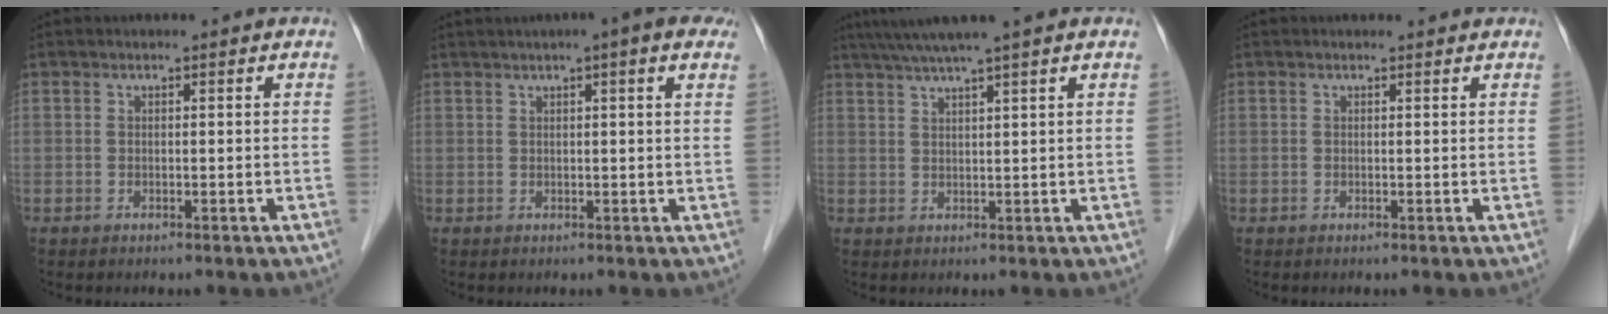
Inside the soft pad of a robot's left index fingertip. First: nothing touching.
{"total": 6.5, "force": [3.9, 0.4, 5.2], "torque": [-0.063, 0.031, 0.047]}
{"total": 6.5, "force": [5.1, -1.5, 3.8], "torque": [-0.062, 0.021, 0.086]}
{"total": 1.3, "force": [1.3, 0.0, 0.1], "torque": [-0.011, 0.003, 0.015]}